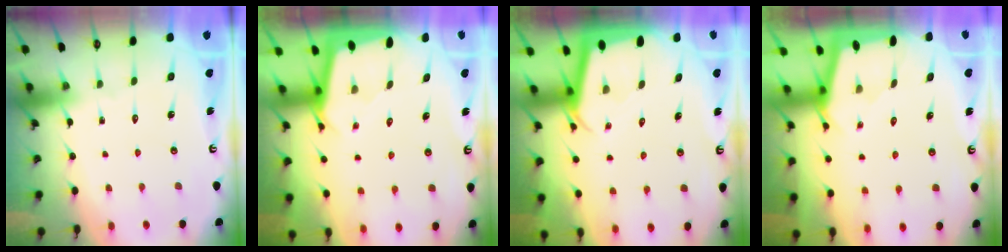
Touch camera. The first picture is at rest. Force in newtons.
{"total": 2.4, "press": 2.4, "slide": 0.1}
{"total": 2.1, "press": 2.1, "slide": 0.2}
{"total": 1.5, "press": 1.5, "slide": 0.2}